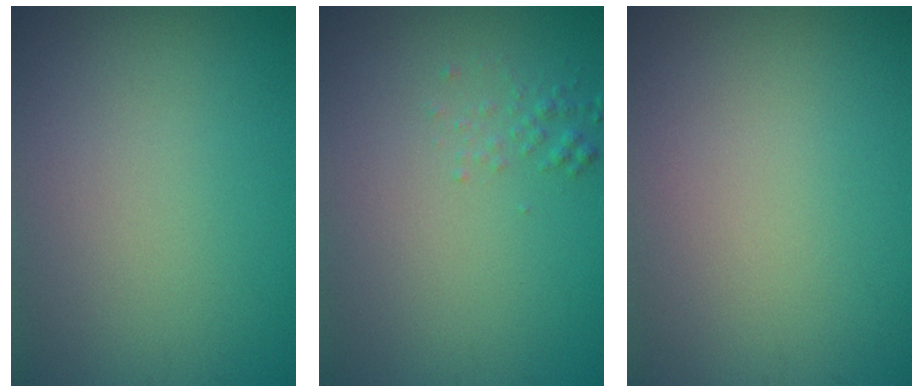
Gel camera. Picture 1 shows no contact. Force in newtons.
{"total": 1.0, "press": 1.0, "slide": 0.0}
{"total": 0.0}